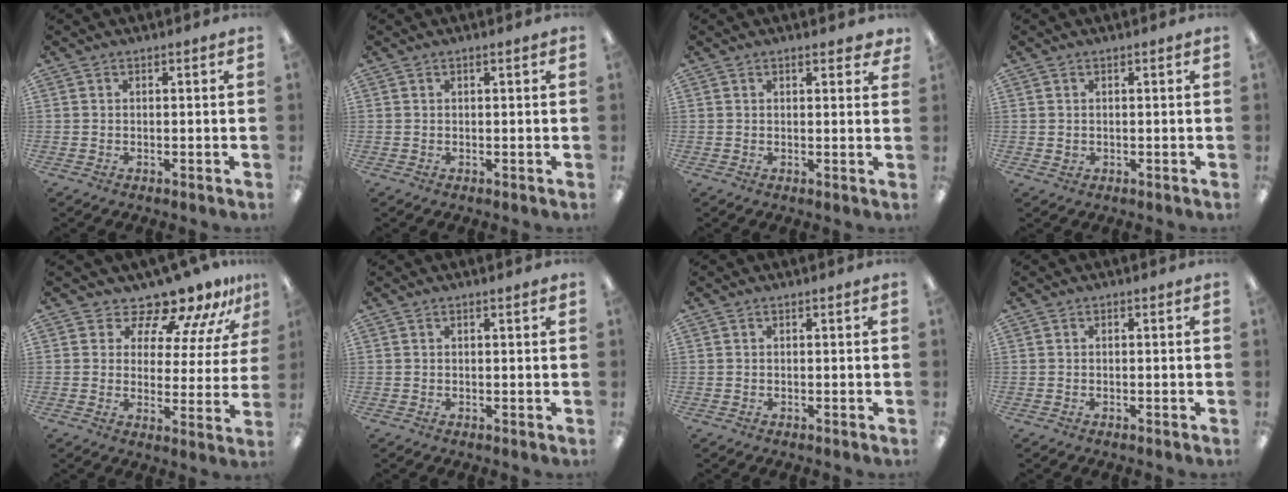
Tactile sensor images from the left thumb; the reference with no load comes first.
{"total": 0.8, "force": [0.5, 0.0, 0.7], "torque": [-0.012, 0.000, 0.008]}
{"total": 2.3, "force": [1.8, 0.8, 1.2], "torque": [-0.012, -0.005, 0.028]}
{"total": 0.8, "force": [0.7, 0.4, 0.2], "torque": [-0.003, 0.001, 0.013]}
{"total": 12.1, "force": [11.0, 3.5, 3.6], "torque": [-0.068, -0.095, 0.192]}
{"total": 0.9, "force": [0.7, 0.0, 0.6], "torque": [-0.011, 0.000, 0.011]}
{"total": 0.0}
{"total": 0.0}